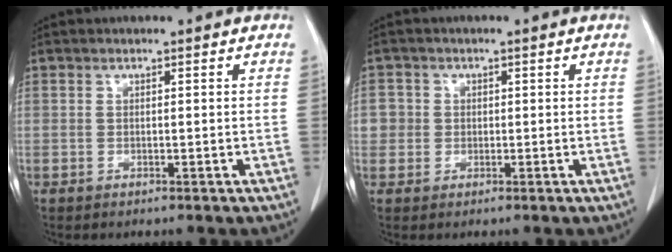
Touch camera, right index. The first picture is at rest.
{"total": 2.8, "force": [0.2, 2.8, 0.1], "torque": [0.013, 0.007, 0.003]}